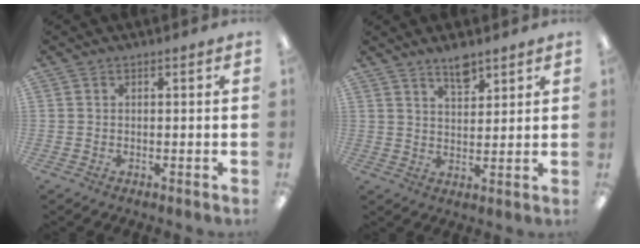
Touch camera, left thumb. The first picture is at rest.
{"total": 5.7, "force": [4.5, 2.1, 2.8], "torque": [-0.040, -0.027, 0.079]}